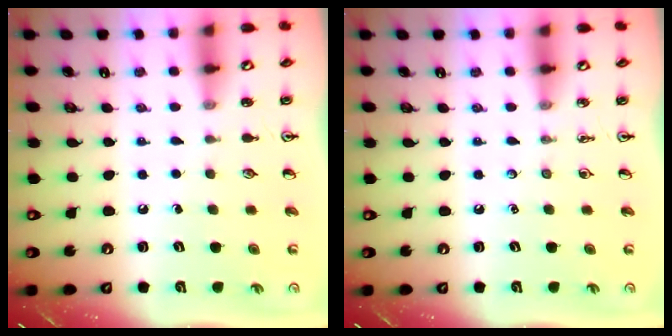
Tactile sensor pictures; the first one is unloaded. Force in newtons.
{"total": 0.0}